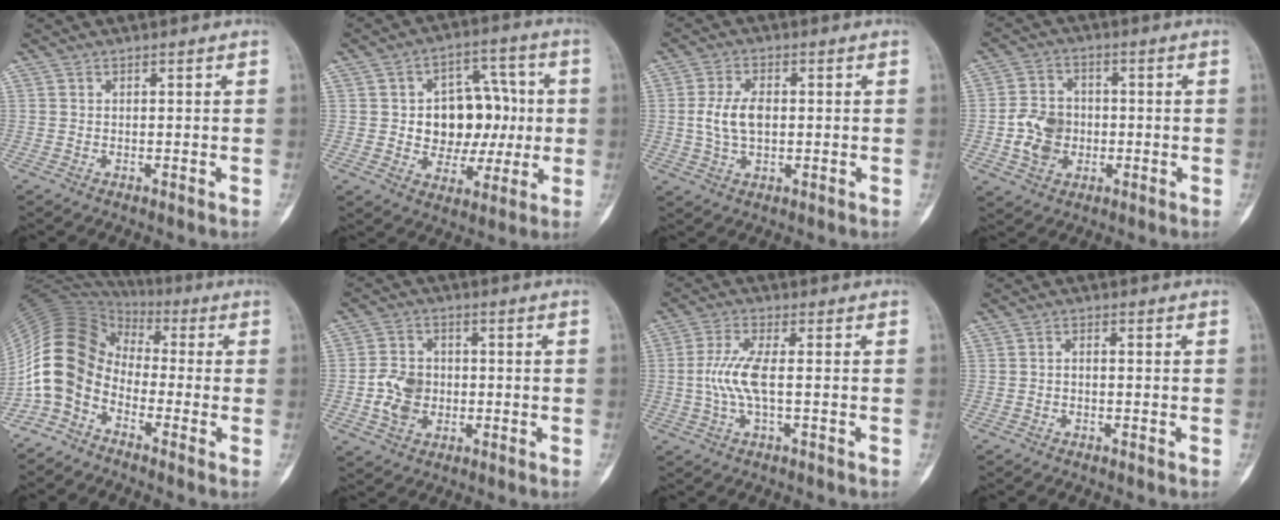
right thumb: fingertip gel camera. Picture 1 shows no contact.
{"total": 14.1, "force": [0.5, 10.4, 9.6], "torque": [-0.083, 0.026, 0.016]}
{"total": 6.8, "force": [0.2, 3.9, 5.6], "torque": [-0.113, 0.006, 0.004]}
{"total": 8.8, "force": [-1.4, 7.2, 4.8], "torque": [-0.067, 0.014, -0.027]}
{"total": 11.9, "force": [-4.2, 8.7, 6.9], "torque": [-0.129, 0.066, -0.100]}
{"total": 7.8, "force": [-1.3, 6.3, 4.4], "torque": [-0.063, 0.010, -0.024]}
{"total": 6.6, "force": [-0.4, 1.8, 6.3], "torque": [-0.158, 0.008, -0.013]}
{"total": 1.0, "force": [-0.4, 0.5, 0.8], "torque": [-0.012, 0.008, -0.010]}